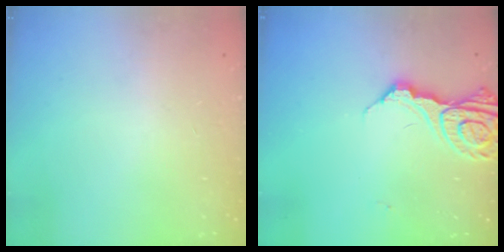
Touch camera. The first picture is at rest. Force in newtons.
{"total": 13.8, "press": 13.7, "slide": 1.6}